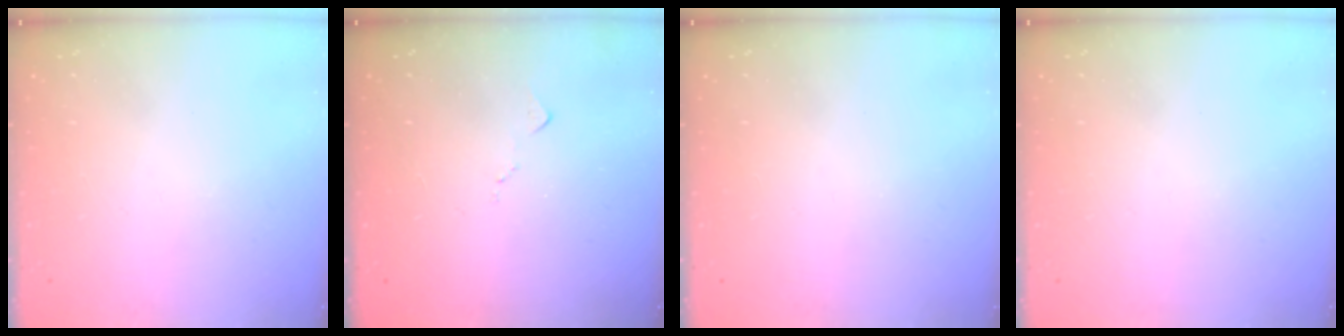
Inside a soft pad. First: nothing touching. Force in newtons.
{"total": 5.9, "press": 5.8, "slide": 0.8}
{"total": 0.0}
{"total": 0.0}